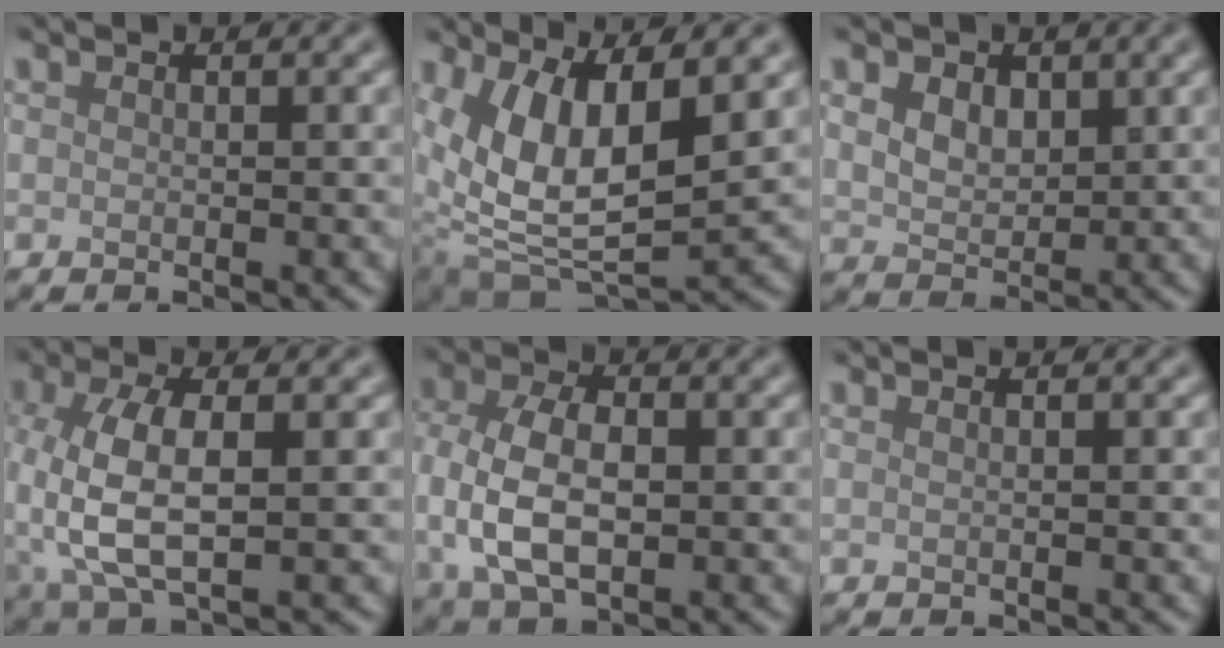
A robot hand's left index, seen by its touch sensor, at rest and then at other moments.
{"total": 8.8, "force": [2.4, 4.0, 7.5], "torque": [-0.156, -0.010, 0.048]}
{"total": 3.8, "force": [1.6, 2.7, 2.2], "torque": [-0.047, 0.009, 0.020]}
{"total": 6.5, "force": [-0.2, 2.9, 5.8], "torque": [-0.136, 0.000, -0.001]}
{"total": 7.8, "force": [-0.4, 4.9, 6.0], "torque": [-0.138, -0.005, -0.008]}
{"total": 0.6, "force": [0.4, 0.3, 0.4], "torque": [-0.004, -0.003, 0.000]}